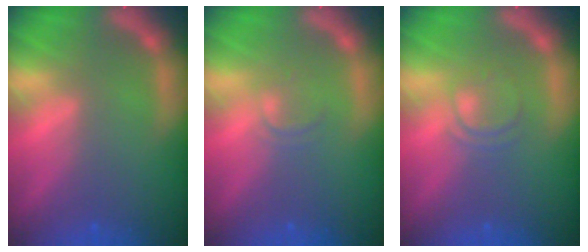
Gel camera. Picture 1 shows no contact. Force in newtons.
{"total": 1.4}
{"total": 2.4}